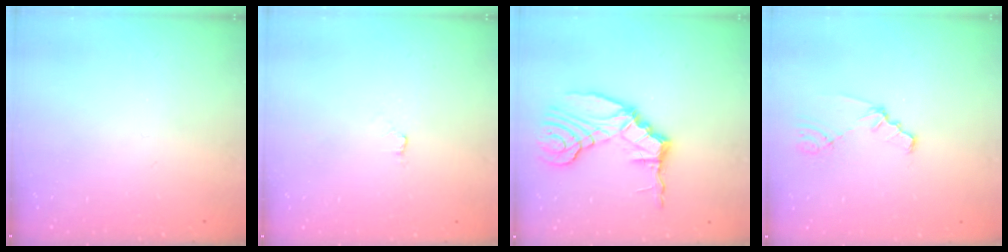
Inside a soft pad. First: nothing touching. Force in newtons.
{"total": 4.3, "press": 2.8, "slide": 3.2}
{"total": 12.4, "press": 12.3, "slide": 1.2}
{"total": 1.5, "press": 1.5, "slide": 0.3}